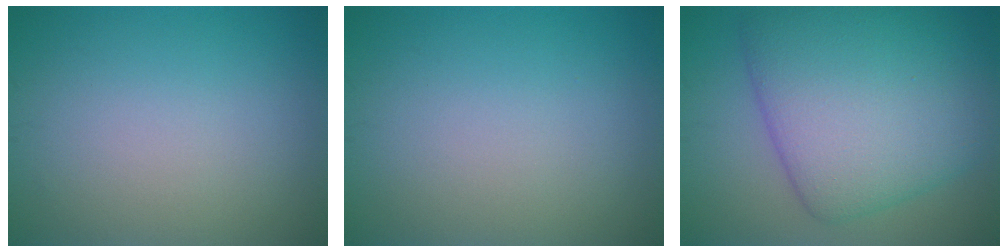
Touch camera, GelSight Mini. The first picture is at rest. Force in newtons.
{"total": 0.0}
{"total": 10.6, "press": 10.6, "slide": 0.2}